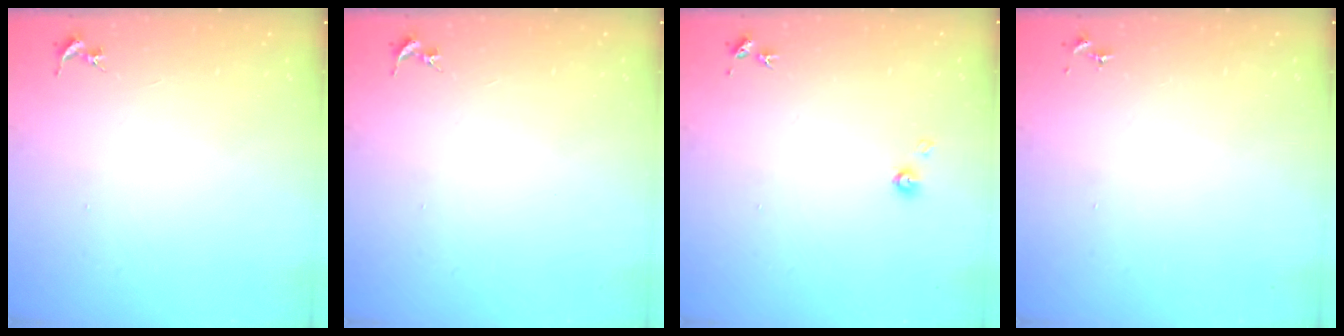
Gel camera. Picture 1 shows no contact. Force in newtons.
{"total": 0.0}
{"total": 4.3, "press": 4.3, "slide": 0.3}
{"total": 0.0}